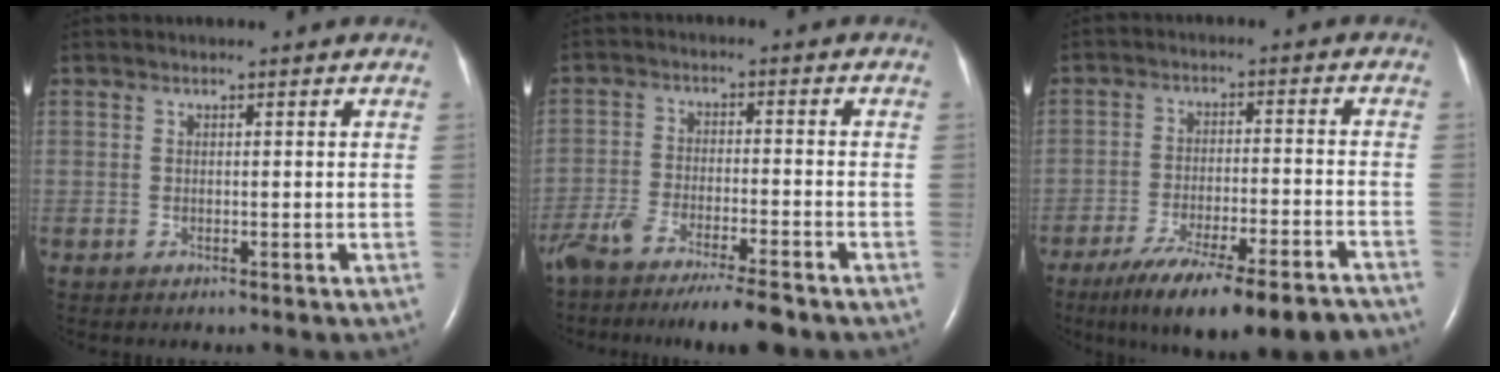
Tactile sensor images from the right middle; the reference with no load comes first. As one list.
[{"total": 13.5, "force": [-11.2, 1.2, 7.4], "torque": [-0.132, -0.031, -0.182]}, {"total": 18.6, "force": [-14.8, 2.6, 11.0], "torque": [-0.129, -0.014, -0.218]}]